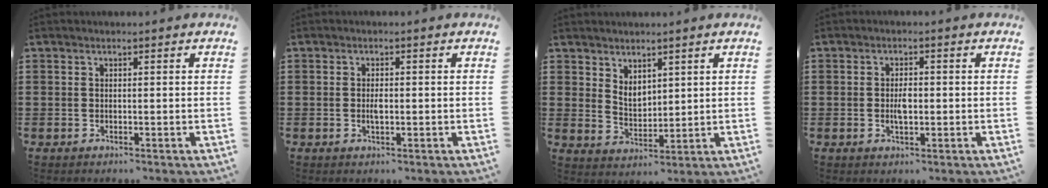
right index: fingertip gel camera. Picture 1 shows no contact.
{"total": 1.9, "force": [-0.2, 0.7, 1.7], "torque": [-0.033, 0.001, -0.004]}
{"total": 3.4, "force": [2.5, 1.9, 1.3], "torque": [-0.035, 0.002, 0.047]}
{"total": 2.8, "force": [-0.2, 1.1, 2.5], "torque": [-0.048, 0.001, -0.004]}